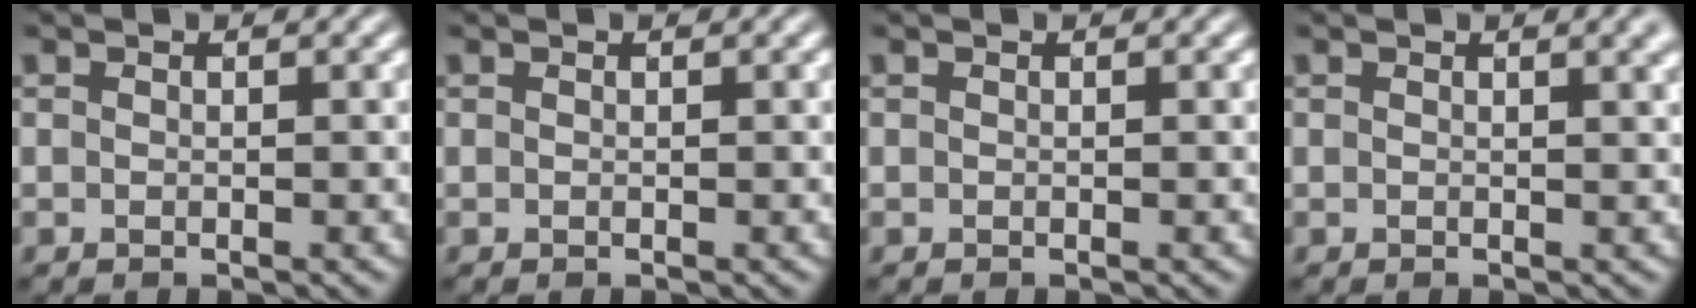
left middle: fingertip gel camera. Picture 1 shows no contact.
{"total": 0.0}
{"total": 0.0}
{"total": 2.1, "force": [1.1, 0.8, 1.6], "torque": [-0.007, 0.006, 0.011]}